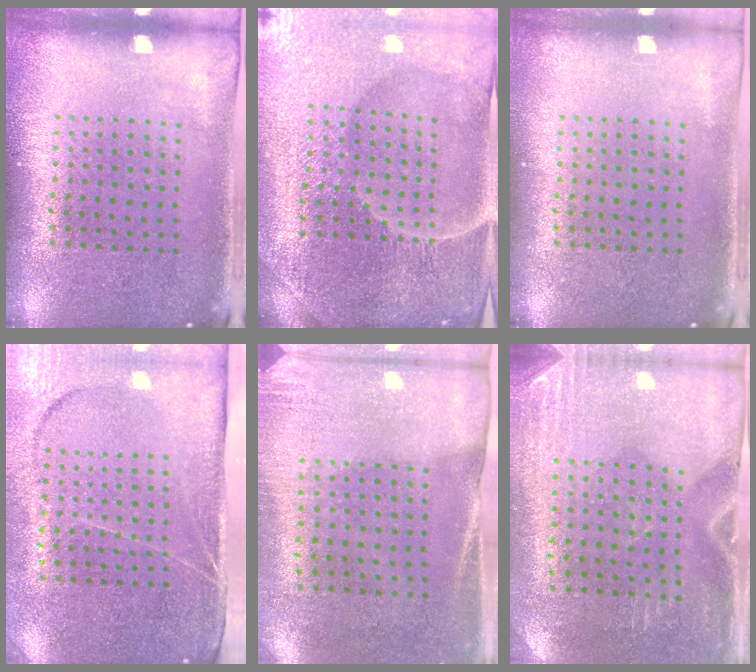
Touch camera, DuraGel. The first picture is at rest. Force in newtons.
{"total": 5.5, "press": 5.1, "slide": 2.1}
{"total": 0.0}
{"total": 4.0, "press": 3.4, "slide": 2.2}
{"total": 2.7, "press": 2.4, "slide": 1.3}
{"total": 3.0, "press": 2.6, "slide": 1.5}